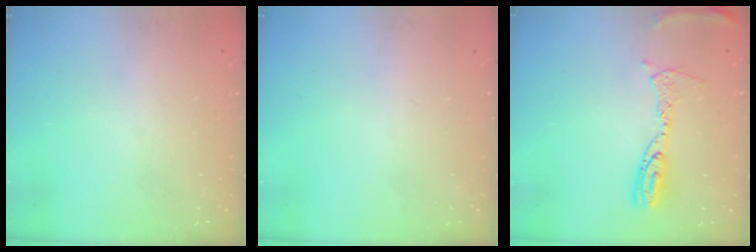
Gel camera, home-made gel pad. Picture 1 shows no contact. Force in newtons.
{"total": 0.0}
{"total": 10.2, "press": 10.2, "slide": 1.0}